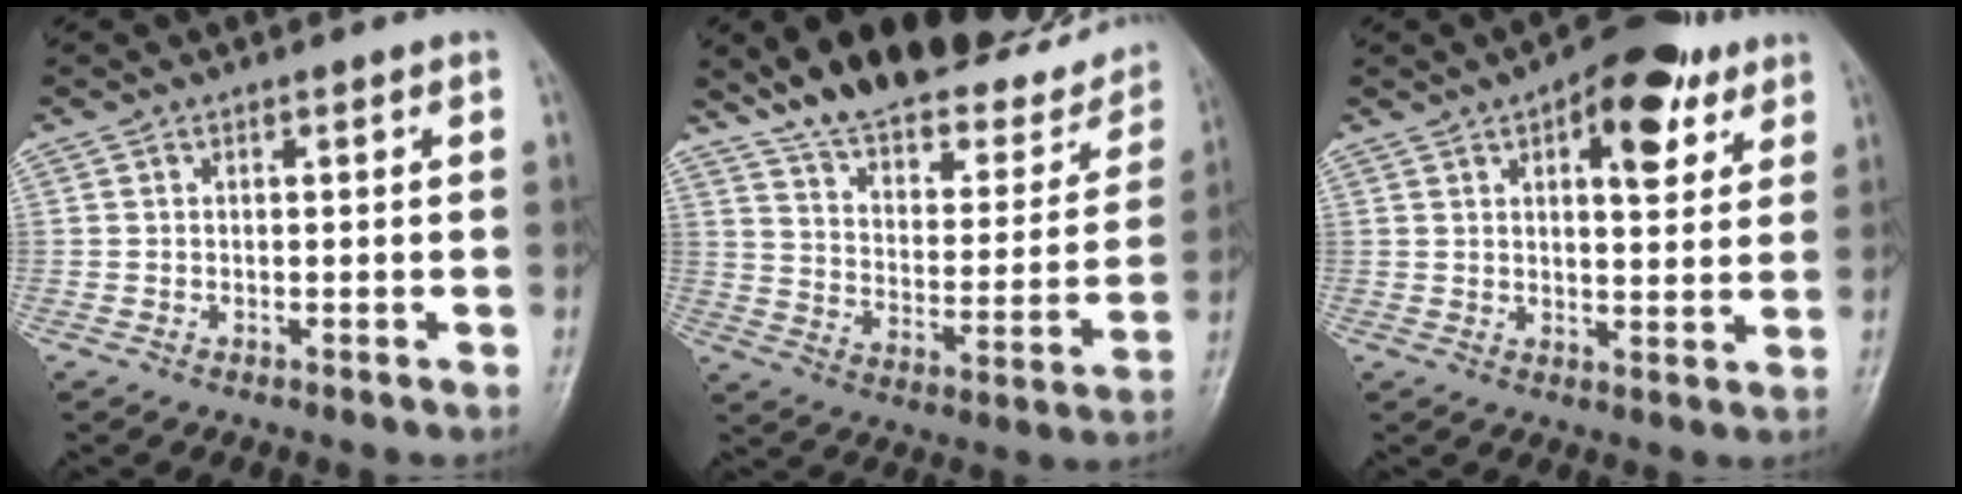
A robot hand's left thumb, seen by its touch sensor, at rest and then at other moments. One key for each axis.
{"total": 24.8, "fx": 20.5, "fy": 8.4, "fz": 11.3, "tx": -0.130, "ty": -0.086, "tz": 0.295}
{"total": 12.2, "fx": 6.2, "fy": 5.5, "fz": 9.0, "tx": -0.088, "ty": -0.015, "tz": 0.080}